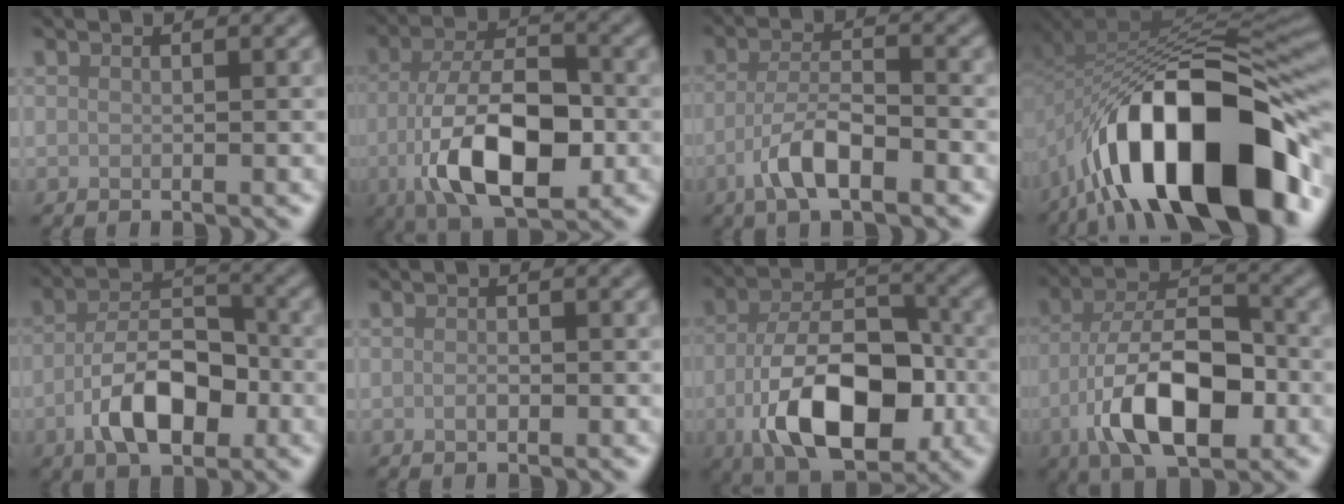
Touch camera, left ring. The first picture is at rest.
{"total": 10.5, "force": [-3.4, 5.0, 8.6], "torque": [-0.163, -0.007, -0.063]}
{"total": 4.7, "force": [-2.4, 1.6, 3.7], "torque": [-0.074, 0.005, -0.050]}
{"total": 16.2, "force": [-8.6, 6.9, 12.0], "torque": [-0.183, 0.002, -0.139]}
{"total": 7.1, "force": [-2.7, 3.6, 5.5], "torque": [-0.098, 0.005, -0.053]}
{"total": 0.7, "force": [-0.3, 0.3, 0.6], "torque": [-0.014, -0.001, -0.004]}
{"total": 11.2, "force": [-3.8, 6.1, 8.6], "torque": [-0.162, -0.007, -0.066]}
{"total": 10.2, "force": [-4.2, 4.6, 8.1], "torque": [-0.150, 0.005, -0.081]}